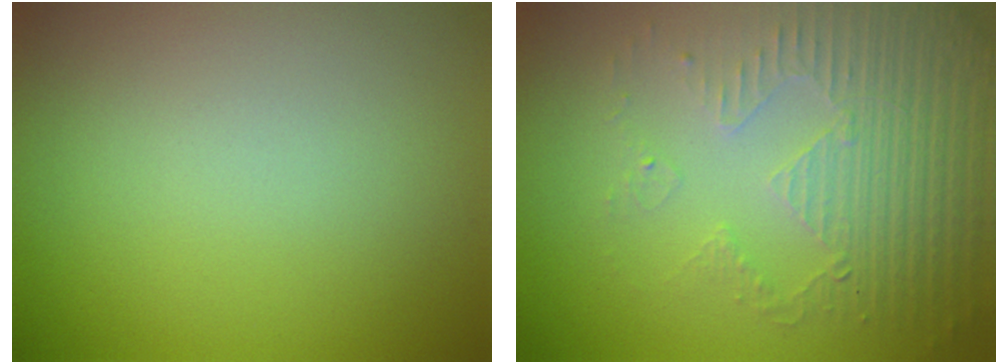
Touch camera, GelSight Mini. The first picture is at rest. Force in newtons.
{"total": 5.4, "press": 3.6, "slide": 4.0}